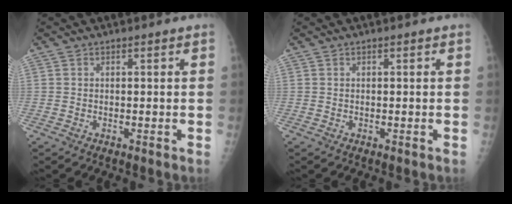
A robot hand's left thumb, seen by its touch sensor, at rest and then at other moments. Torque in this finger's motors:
{"motor_torque": [0.00, 0.00, -0.03, -0.03, 0.00]}